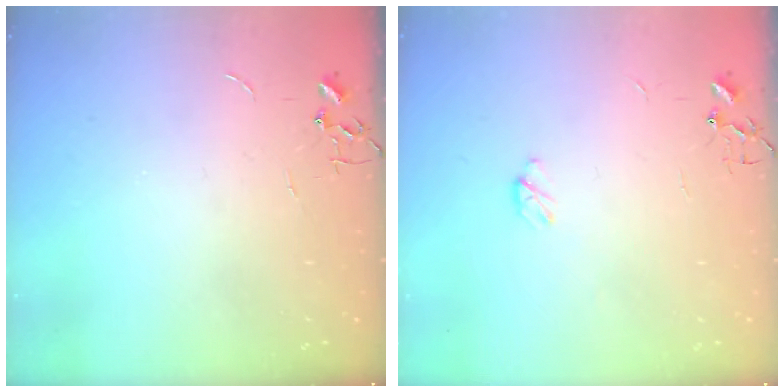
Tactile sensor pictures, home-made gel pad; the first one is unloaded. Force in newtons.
{"total": 3.9, "press": 3.8, "slide": 0.5}